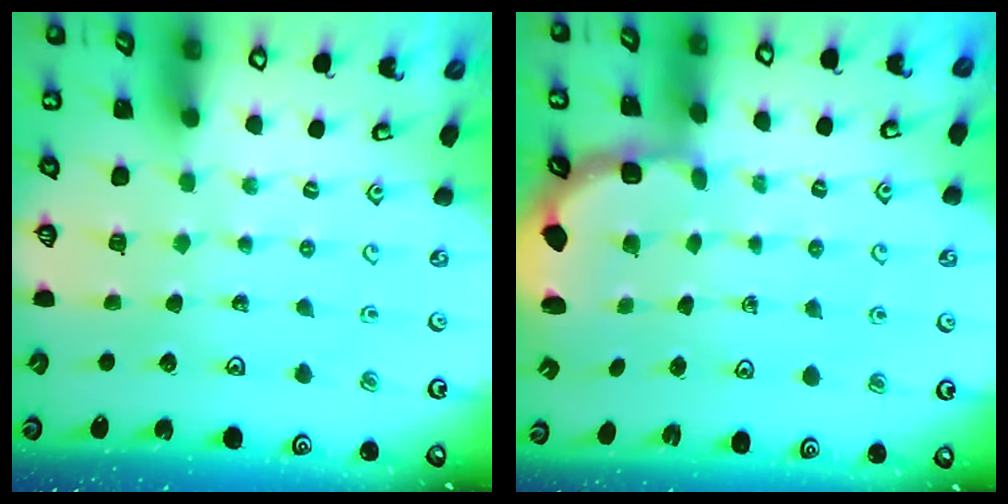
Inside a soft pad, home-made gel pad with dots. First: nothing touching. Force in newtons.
{"total": 2.8, "press": 2.2, "slide": 1.7}